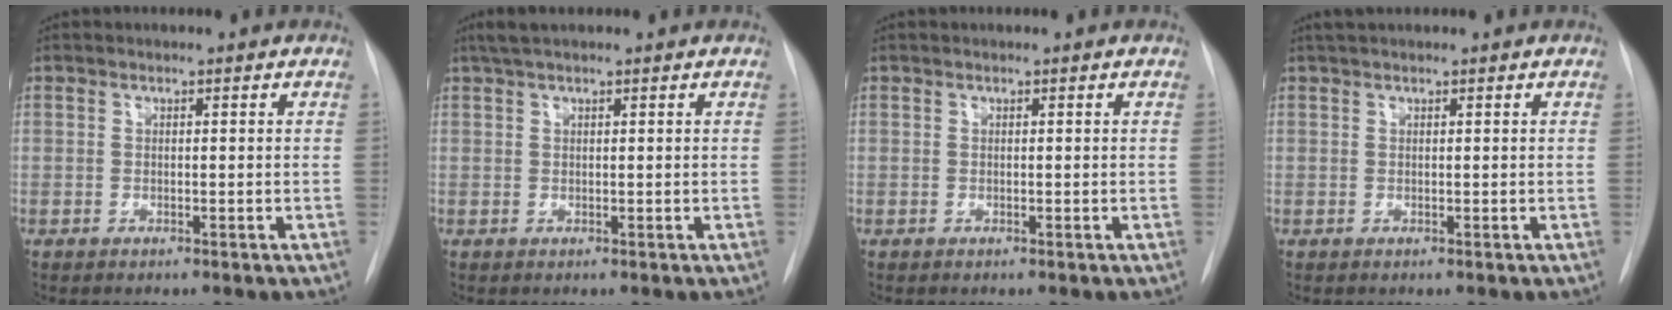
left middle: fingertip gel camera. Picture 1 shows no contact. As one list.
[{"total": 3.1, "force": [2.3, 0.4, 2.0], "torque": [-0.038, 0.021, 0.044]}, {"total": 0.0}, {"total": 1.9, "force": [1.6, 0.2, 1.0], "torque": [-0.017, 0.020, 0.028]}]